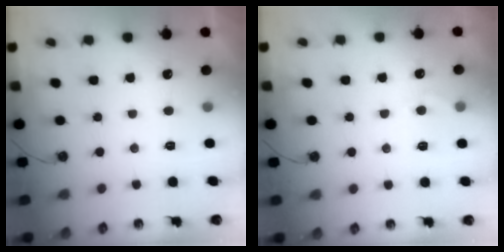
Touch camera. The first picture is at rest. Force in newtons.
{"total": 4.9, "press": 4.8, "slide": 0.6}